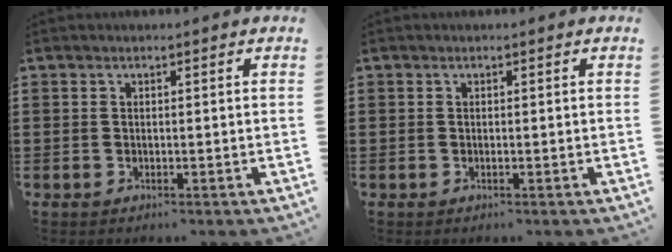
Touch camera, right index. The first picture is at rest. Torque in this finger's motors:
{"motor_torque": [-0.15, -0.01, 0.00, 0.00]}